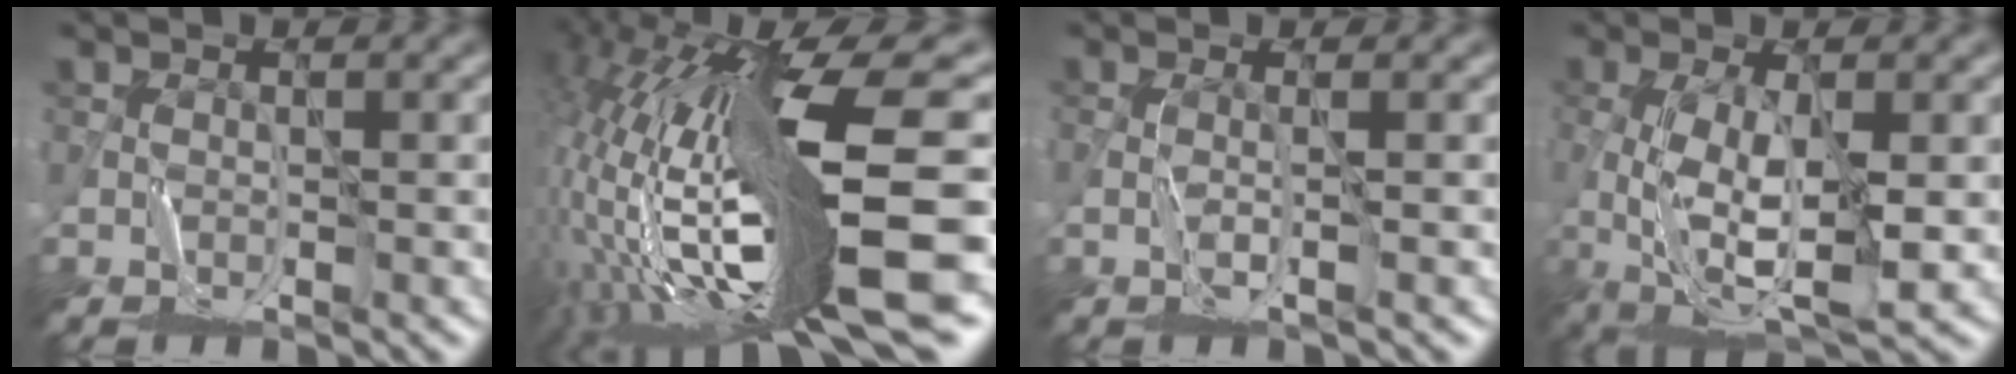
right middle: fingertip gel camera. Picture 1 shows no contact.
{"total": 18.2, "force": [-3.1, 3.9, 17.5], "torque": [-0.315, -0.005, -0.054]}
{"total": 1.1, "force": [0.0, -0.2, 1.0], "torque": [-0.019, -0.003, -0.003]}
{"total": 6.9, "force": [-1.0, 2.0, 6.6], "torque": [-0.133, -0.002, -0.018]}